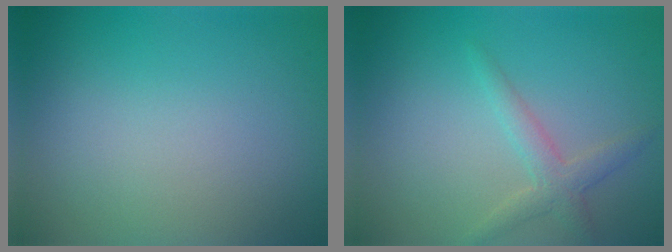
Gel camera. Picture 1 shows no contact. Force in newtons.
{"total": 2.2, "press": 2.2, "slide": 0.1}